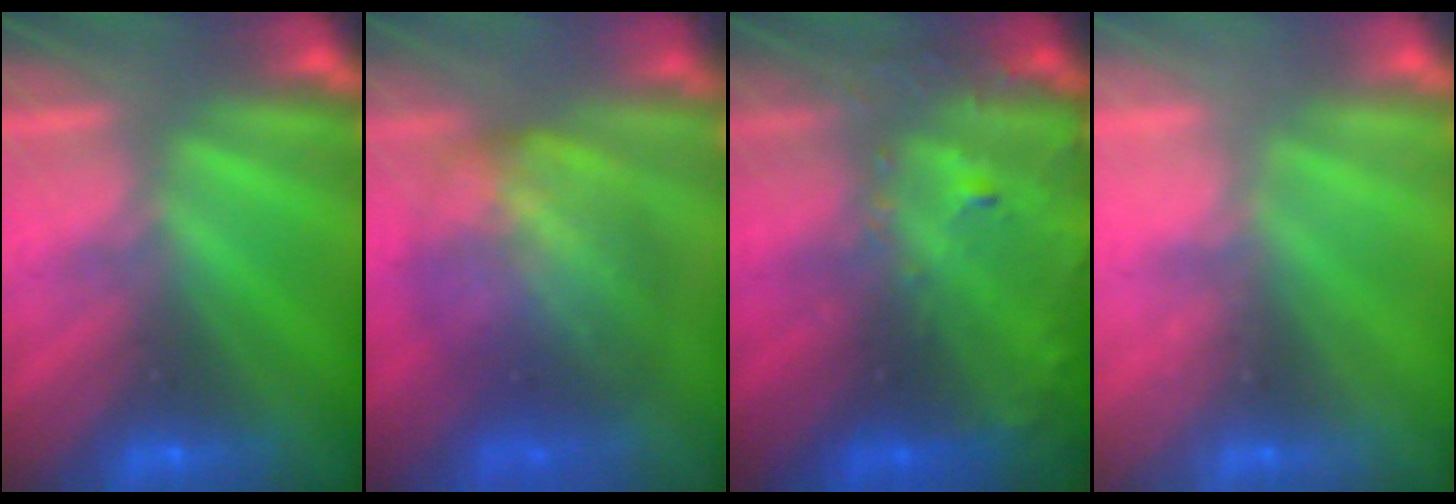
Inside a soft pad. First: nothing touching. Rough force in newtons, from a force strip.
{"total": 8.4}
{"total": 8.4}
{"total": 1.9}